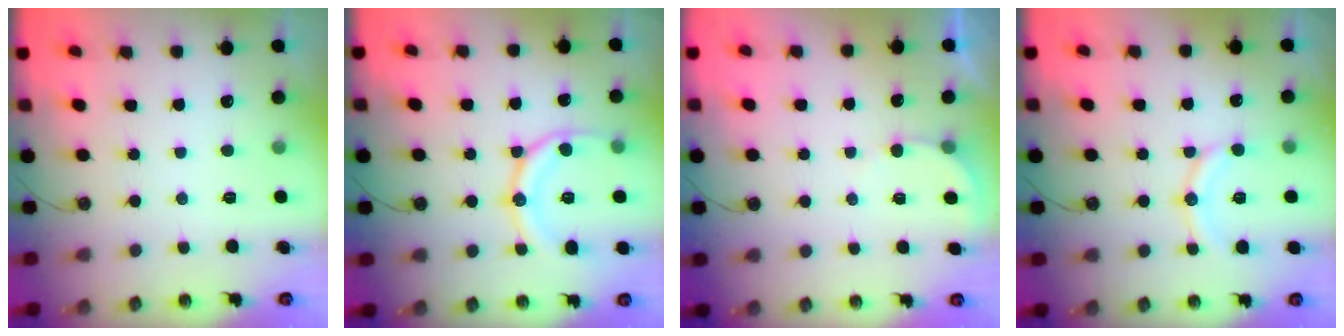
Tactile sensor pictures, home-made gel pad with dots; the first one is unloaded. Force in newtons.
{"total": 14.2, "press": 14.2, "slide": 1.4}
{"total": 2.9, "press": 2.9, "slide": 0.3}
{"total": 11.0, "press": 10.6, "slide": 3.0}